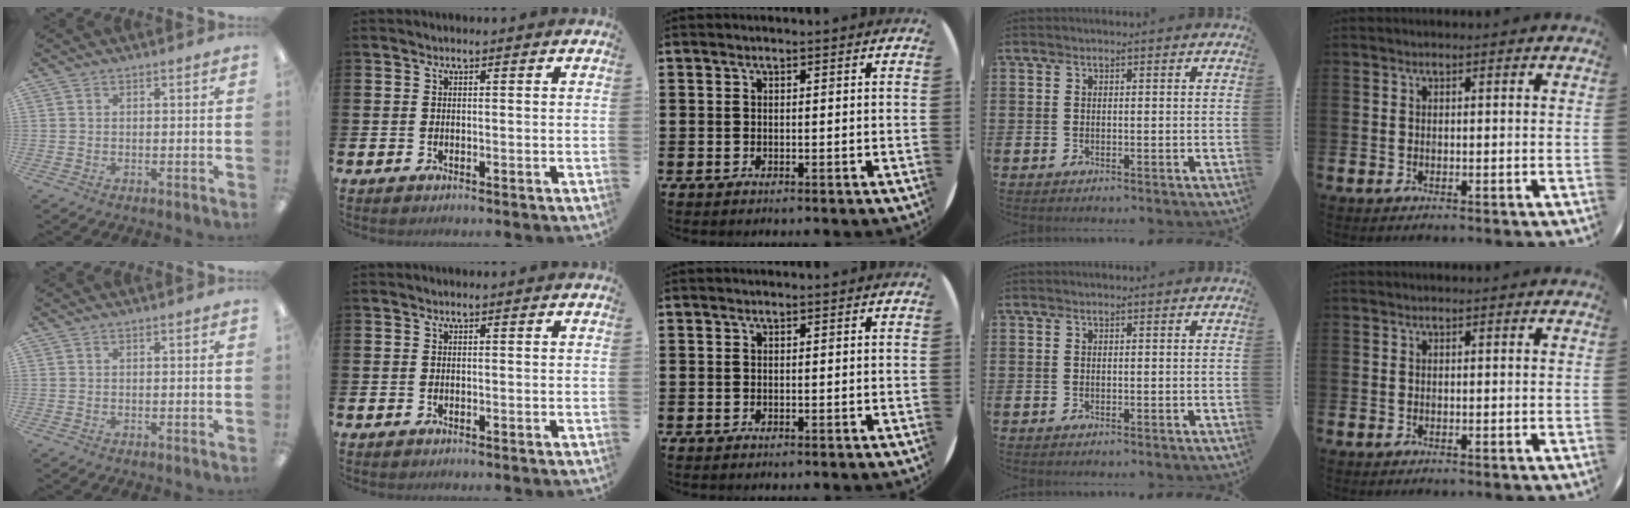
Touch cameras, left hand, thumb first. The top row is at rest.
{}